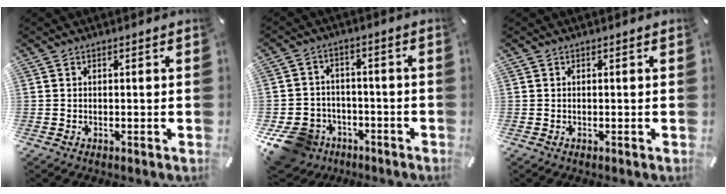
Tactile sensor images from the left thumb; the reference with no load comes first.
{"total": 10.5, "force": [-5.6, 8.3, 3.0], "torque": [-0.080, 0.040, -0.096]}
{"total": 0.0}